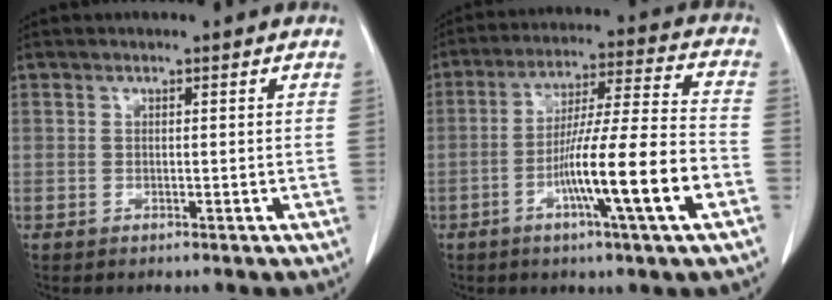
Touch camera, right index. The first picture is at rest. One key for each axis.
{"total": 14.9, "fx": -5.4, "fy": -0.6, "fz": 13.9, "tx": -0.241, "ty": -0.003, "tz": -0.093}